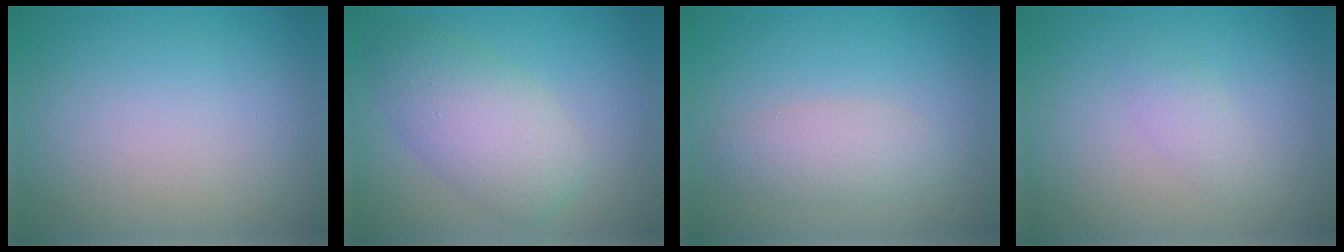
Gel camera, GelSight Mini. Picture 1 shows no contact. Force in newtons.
{"total": 5.1, "press": 5.1, "slide": 0.1}
{"total": 2.5, "press": 2.5, "slide": 0.2}
{"total": 1.2, "press": 1.2, "slide": 0.1}